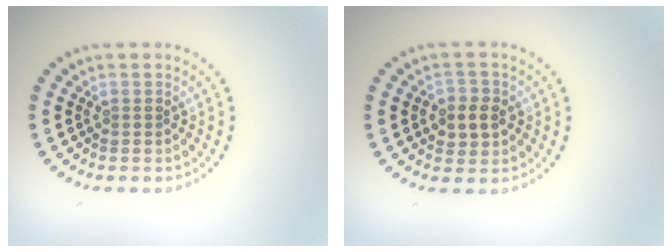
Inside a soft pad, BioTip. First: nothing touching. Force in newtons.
{"total": 2.6, "press": 2.6, "slide": 0.3}